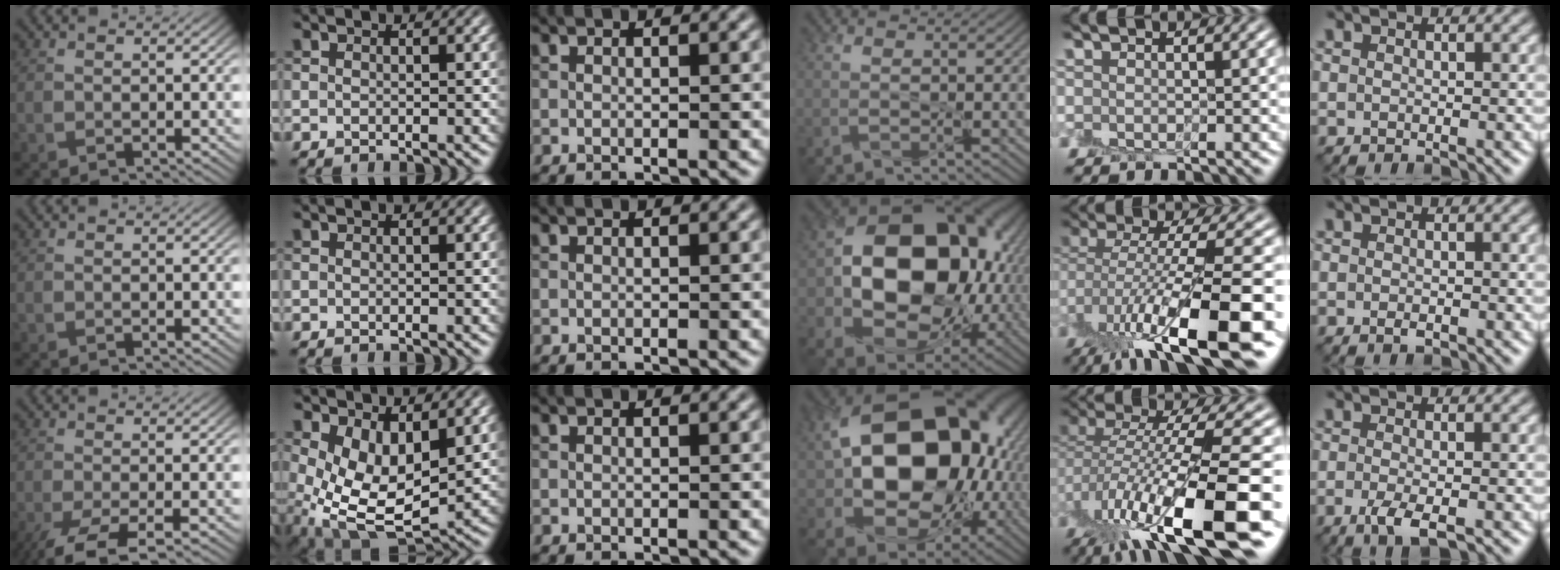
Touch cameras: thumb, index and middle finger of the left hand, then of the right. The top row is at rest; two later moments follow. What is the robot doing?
{"motion": "peel", "object": "envelope seal"}